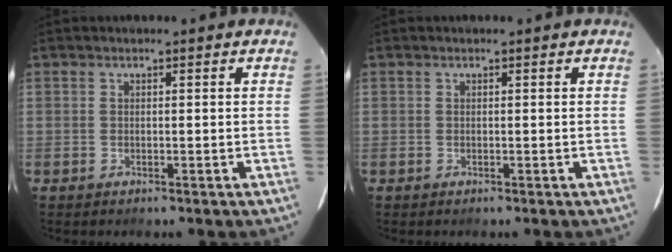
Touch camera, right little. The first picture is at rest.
{"total": 0.0}